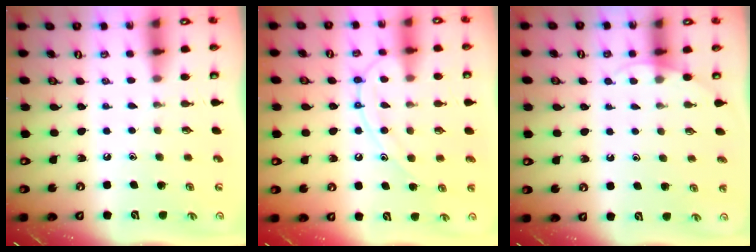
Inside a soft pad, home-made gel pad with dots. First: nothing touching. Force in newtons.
{"total": 12.6, "press": 12.6, "slide": 1.1}
{"total": 3.8, "press": 3.8, "slide": 0.3}